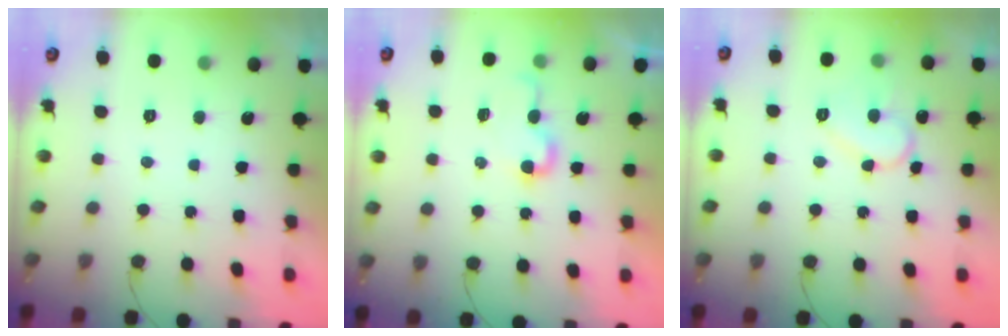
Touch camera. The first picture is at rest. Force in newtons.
{"total": 4.4, "press": 4.4, "slide": 0.5}
{"total": 10.5, "press": 10.5, "slide": 1.0}